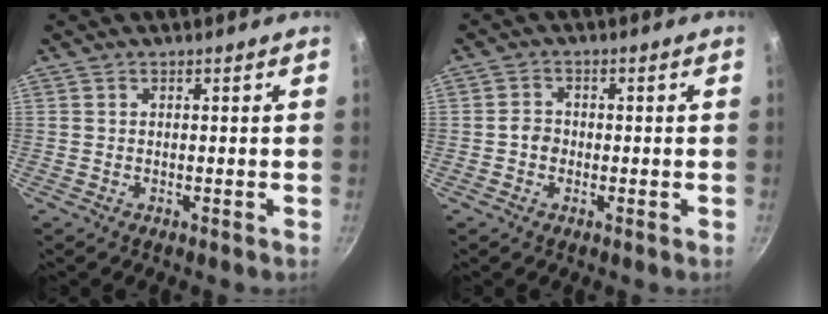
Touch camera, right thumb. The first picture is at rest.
{"total": 2.6, "force": [-0.6, 2.2, 1.1], "torque": [-0.008, 0.013, -0.014]}